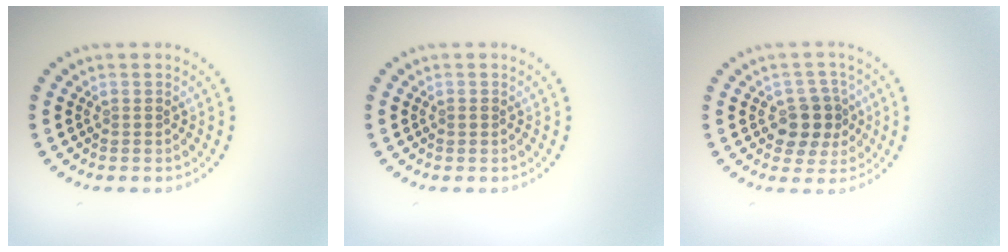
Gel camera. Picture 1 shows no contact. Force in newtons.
{"total": 0.5, "press": 0.5, "slide": 0.1}
{"total": 3.6, "press": 3.3, "slide": 1.4}